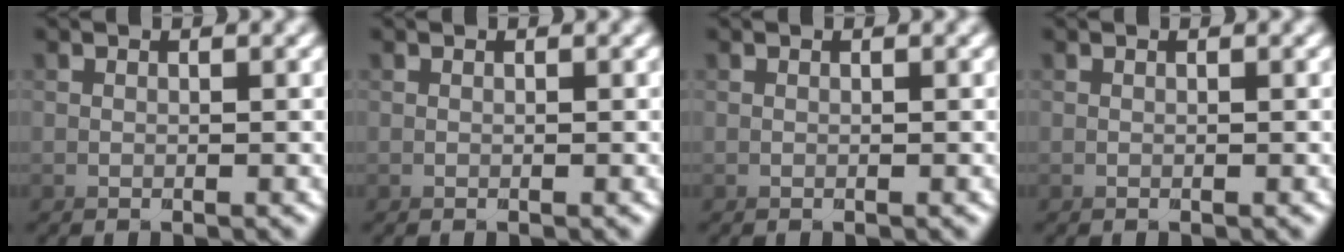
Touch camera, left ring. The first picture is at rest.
{"total": 0.0}
{"total": 0.0}
{"total": 0.0}